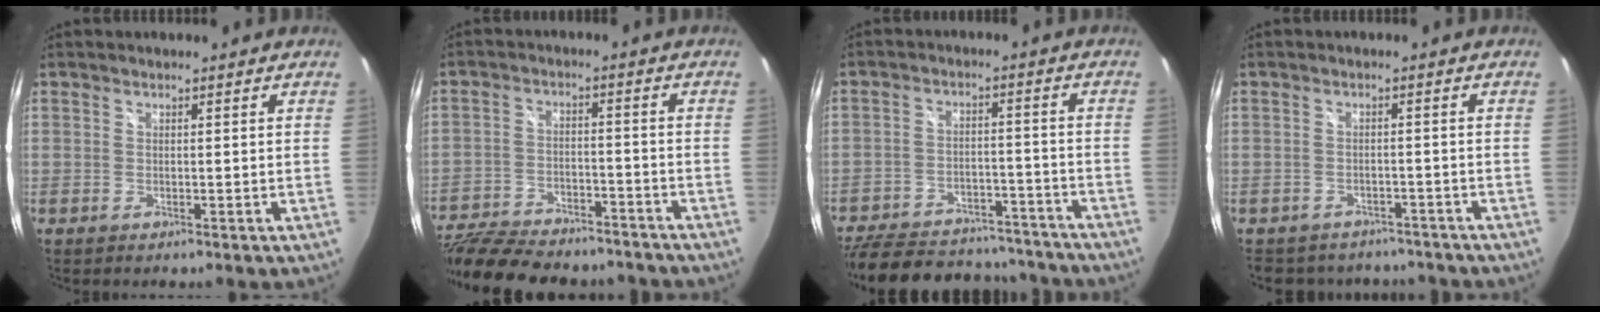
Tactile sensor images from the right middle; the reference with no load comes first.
{"total": 21.4, "force": [-17.7, 7.4, 9.5], "torque": [-0.209, -0.021, -0.266]}
{"total": 25.7, "force": [-21.1, 10.4, 10.2], "torque": [-0.227, 0.015, -0.275]}
{"total": 9.5, "force": [-7.9, 4.6, 2.5], "torque": [-0.055, 0.003, -0.102]}